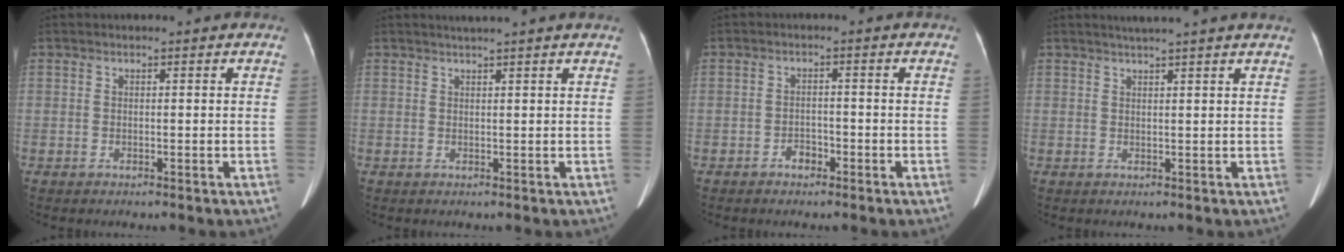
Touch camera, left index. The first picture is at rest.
{"total": 2.8, "force": [2.4, -0.8, 1.2], "torque": [-0.013, 0.011, 0.037]}
{"total": 2.0, "force": [-1.6, 1.1, 0.7], "torque": [-0.012, 0.001, -0.026]}
{"total": 5.3, "force": [4.5, -1.0, 2.6], "torque": [-0.034, 0.019, 0.056]}